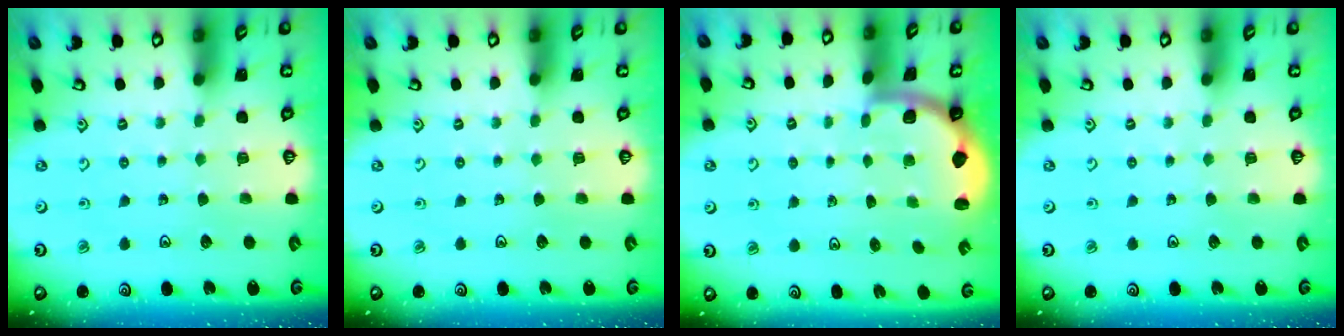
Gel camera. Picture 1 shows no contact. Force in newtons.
{"total": 0.0}
{"total": 1.8, "press": 1.7, "slide": 0.3}
{"total": 0.0}